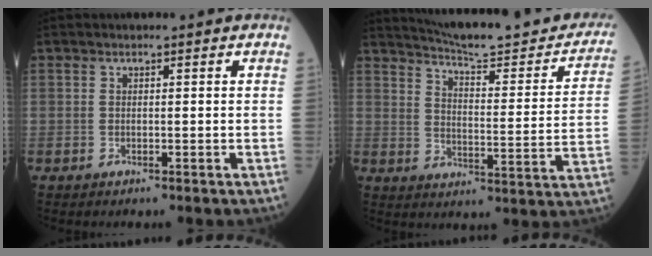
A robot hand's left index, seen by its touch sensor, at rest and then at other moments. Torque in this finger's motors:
{"motor_torque": [-0.13, -0.66, -0.01, 0.01]}